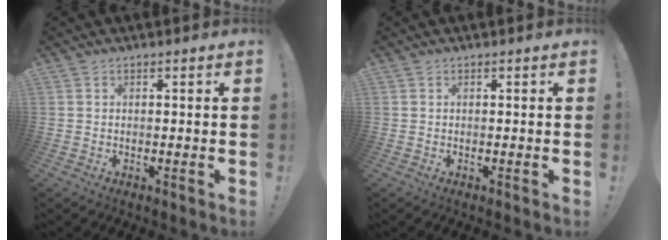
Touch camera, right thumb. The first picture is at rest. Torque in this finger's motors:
{"motor_torque": [0.00, 0.00, 0.00, 0.00, 0.00]}